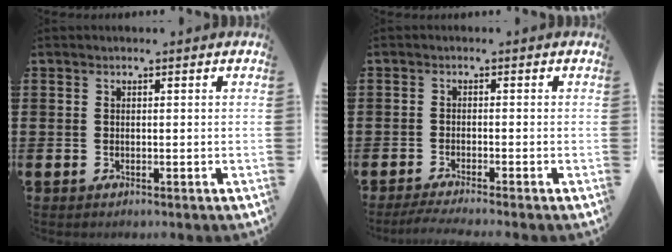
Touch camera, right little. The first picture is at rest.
{"total": 1.8, "force": [-1.4, 0.0, 1.1], "torque": [-0.017, 0.001, -0.026]}